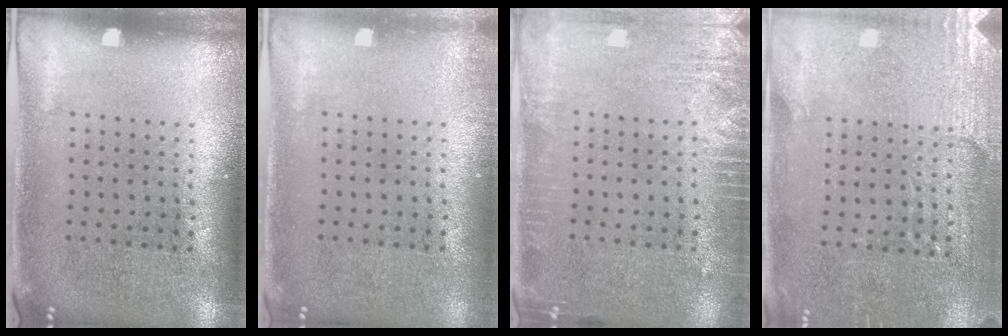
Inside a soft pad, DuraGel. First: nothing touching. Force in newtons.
{"total": 0.6, "press": 0.6, "slide": 0.1}
{"total": 2.7, "press": 2.7, "slide": 0.4}
{"total": 2.9, "press": 2.9, "slide": 0.5}